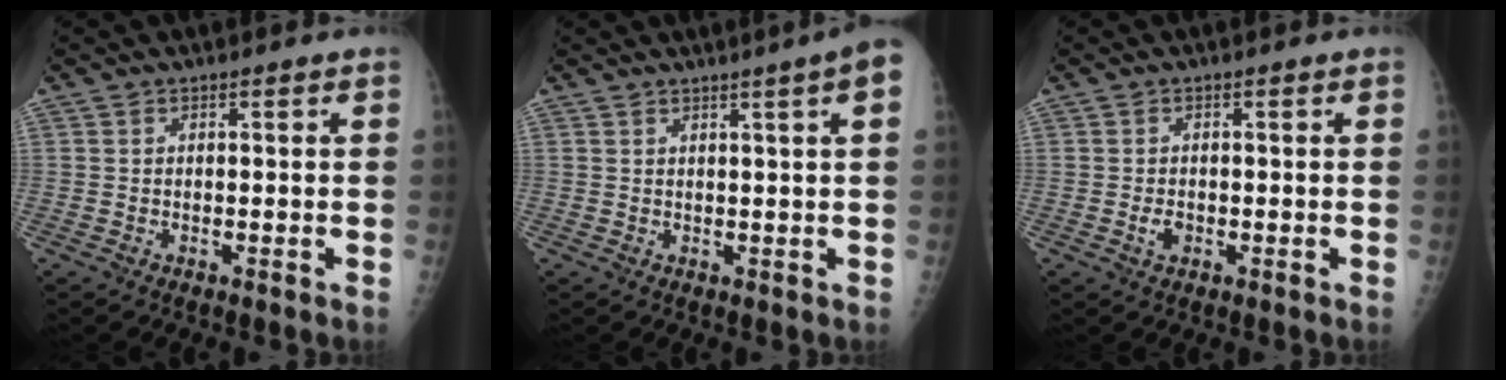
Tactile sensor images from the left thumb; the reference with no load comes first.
{"total": 5.5, "force": [2.7, -0.4, 4.8], "torque": [-0.060, 0.003, 0.034]}
{"total": 1.7, "force": [-0.3, 1.2, 1.2], "torque": [-0.018, 0.001, -0.005]}